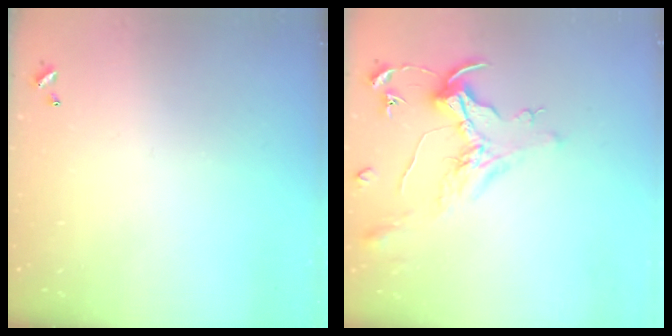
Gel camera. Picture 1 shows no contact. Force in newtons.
{"total": 1.6, "press": 1.4, "slide": 0.7}